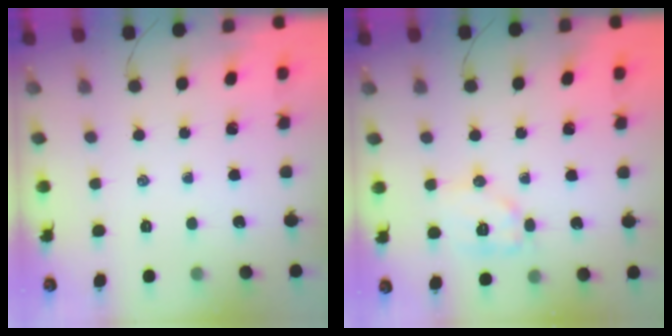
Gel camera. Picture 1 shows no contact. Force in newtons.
{"total": 10.3, "press": 10.3, "slide": 0.2}